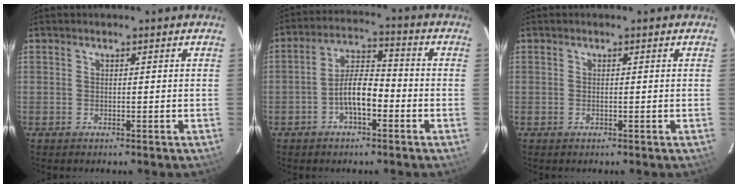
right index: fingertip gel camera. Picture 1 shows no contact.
{"total": 7.2, "force": [-2.9, 2.8, 6.0], "torque": [-0.119, 0.020, -0.051]}
{"total": 0.0}